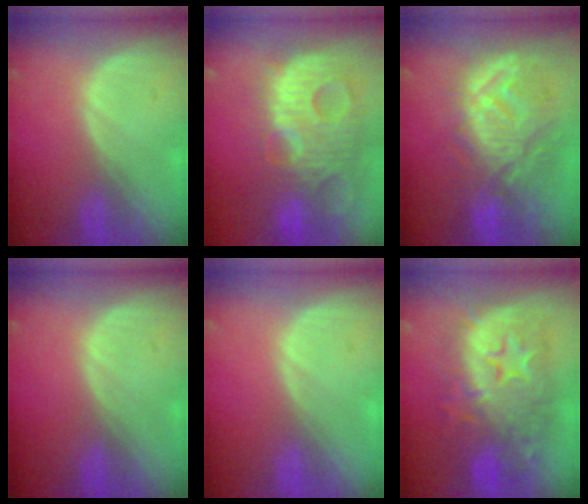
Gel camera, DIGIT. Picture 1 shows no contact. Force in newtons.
{"total": 13.9, "press": 12.0, "slide": 7.1}
{"total": 11.9, "press": 10.9, "slide": 4.9}
{"total": 0.0}
{"total": 0.0}
{"total": 12.5, "press": 12.5, "slide": 1.1}